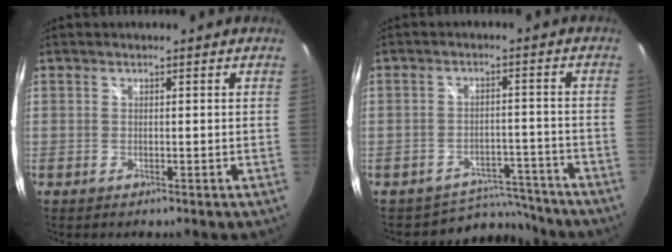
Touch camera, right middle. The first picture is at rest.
{"total": 7.9, "force": [-7.4, 2.7, -1.0], "torque": [0.016, 0.027, -0.106]}